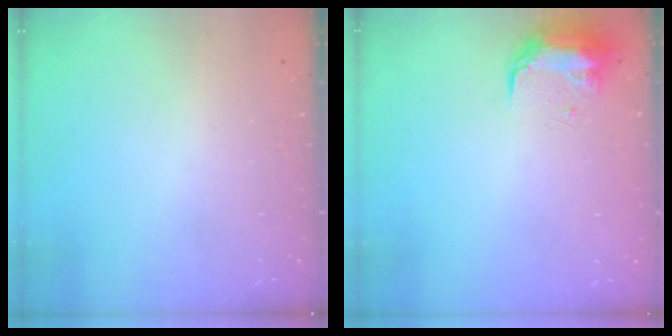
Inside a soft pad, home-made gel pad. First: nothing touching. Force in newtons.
{"total": 8.9, "press": 8.8, "slide": 1.1}